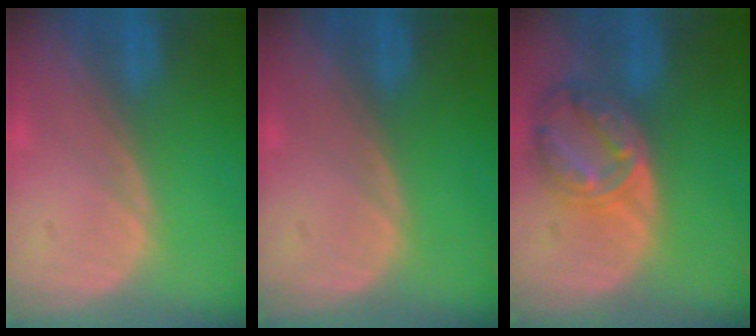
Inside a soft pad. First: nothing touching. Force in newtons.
{"total": 0.0}
{"total": 8.3, "press": 7.2, "slide": 4.2}